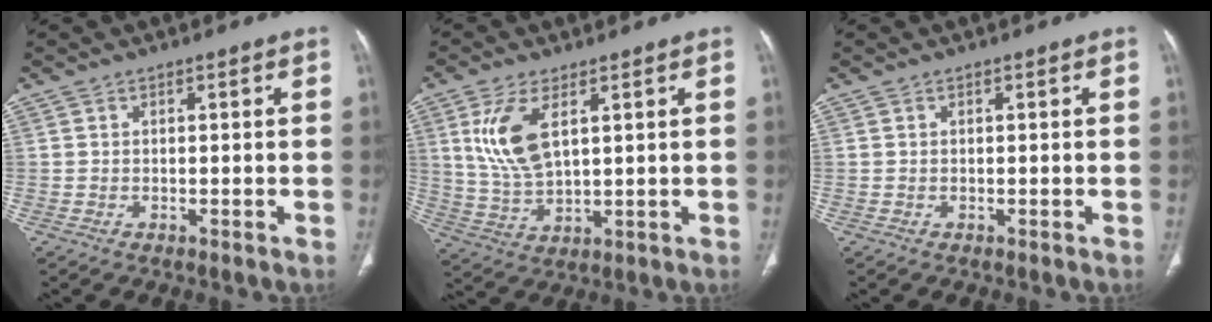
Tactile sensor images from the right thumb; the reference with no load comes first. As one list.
[{"total": 10.0, "force": [3.5, 4.5, 8.2], "torque": [-0.172, -0.014, 0.077]}, {"total": 0.0}]